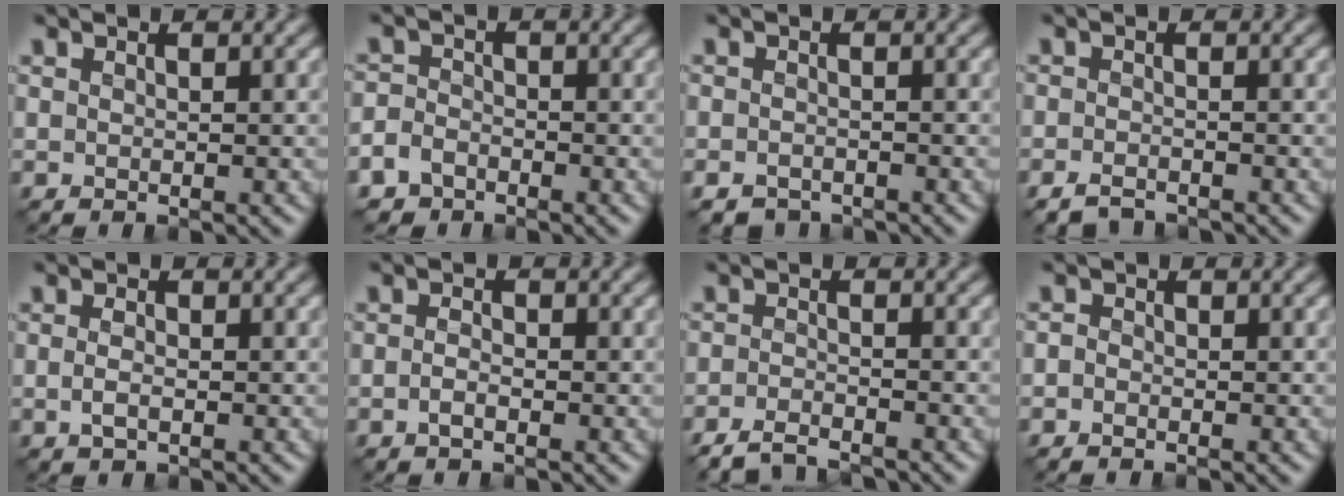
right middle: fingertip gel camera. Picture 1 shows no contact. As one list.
[{"total": 4.6, "force": [-3.2, 3.1, 1.0], "torque": [0.004, -0.009, -0.064]}, {"total": 2.0, "force": [-1.8, 0.8, 0.4], "torque": [-0.004, -0.004, -0.037]}, {"total": 2.1, "force": [-1.8, 0.7, 0.7], "torque": [-0.014, -0.003, -0.040]}, {"total": 1.6, "force": [-0.4, 0.9, 1.3], "torque": [-0.032, -0.002, -0.010]}, {"total": 1.4, "force": [-0.7, 0.7, 1.0], "torque": [-0.024, 0.000, -0.019]}, {"total": 2.7, "force": [-2.6, 0.4, 0.9], "torque": [-0.018, -0.004, -0.055]}, {"total": 0.9, "force": [-0.6, 0.6, 0.2], "torque": [-0.003, -0.003, -0.017]}]